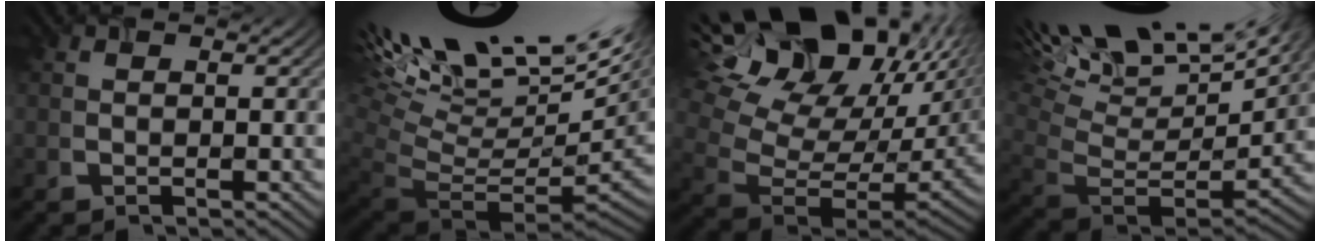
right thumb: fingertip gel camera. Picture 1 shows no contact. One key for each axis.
{"total": 15.8, "fx": 5.6, "fy": 5.1, "fz": 13.9, "tx": -0.211, "ty": 0.033, "tz": 0.132}
{"total": 17.5, "fx": 7.9, "fy": 9.1, "fz": 12.7, "tx": -0.230, "ty": 0.031, "tz": 0.149}
{"total": 15.2, "fx": 6.7, "fy": 5.4, "fz": 12.5, "tx": -0.251, "ty": 0.015, "tz": 0.123}